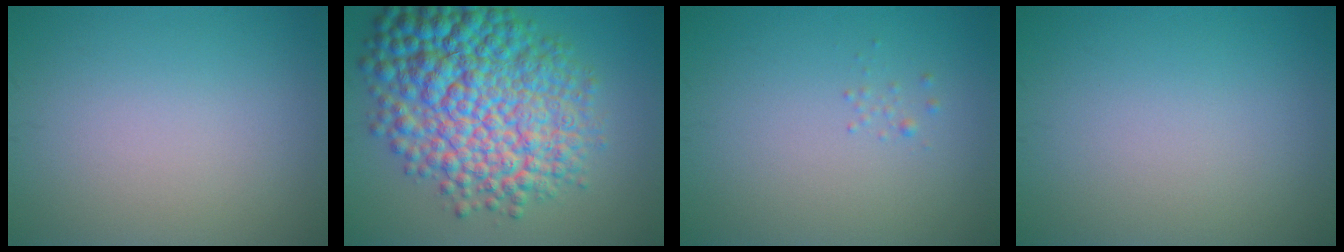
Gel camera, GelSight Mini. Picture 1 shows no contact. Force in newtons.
{"total": 12.8, "press": 12.8, "slide": 0.2}
{"total": 0.7, "press": 0.7, "slide": 0.1}
{"total": 0.0}